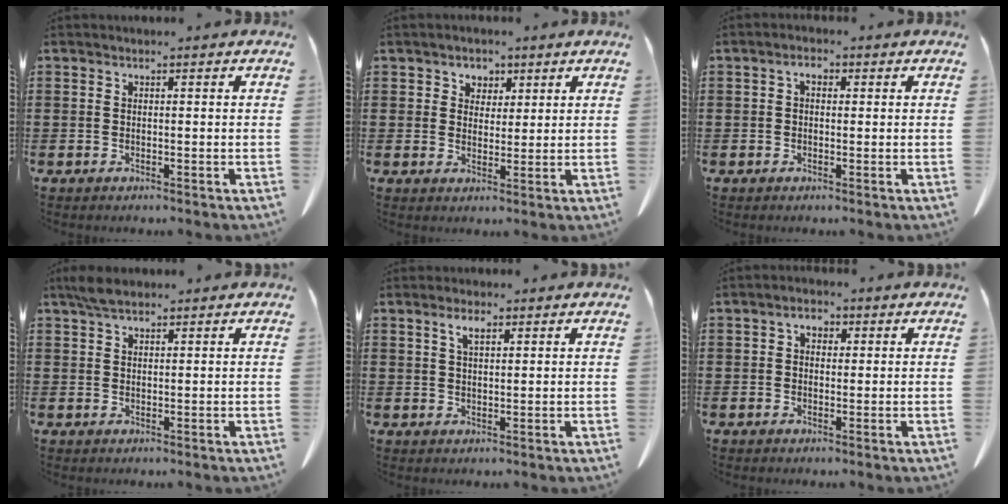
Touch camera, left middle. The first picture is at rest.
{"total": 2.9, "force": [1.8, 2.2, 0.1], "torque": [-0.008, 0.008, 0.031]}
{"total": 1.8, "force": [0.1, 1.0, 1.5], "torque": [-0.033, 0.007, 0.000]}
{"total": 2.9, "force": [2.2, 1.0, 1.5], "torque": [-0.036, 0.005, 0.041]}
{"total": 2.8, "force": [1.7, 0.8, 2.1], "torque": [-0.039, 0.001, 0.028]}
{"total": 2.2, "force": [0.7, 1.4, 1.5], "torque": [-0.034, 0.009, 0.010]}